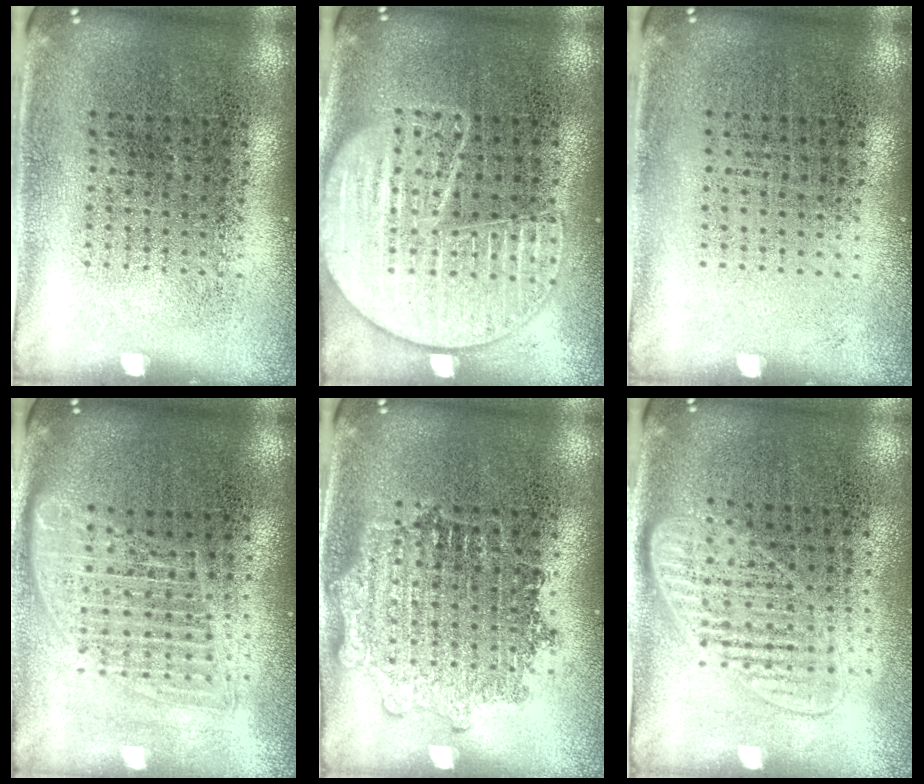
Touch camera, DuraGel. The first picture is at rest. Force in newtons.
{"total": 1.9, "press": 1.9, "slide": 0.2}
{"total": 0.0}
{"total": 1.6, "press": 1.4, "slide": 0.8}
{"total": 1.2, "press": 1.2, "slide": 0.2}
{"total": 1.4, "press": 1.2, "slide": 0.6}